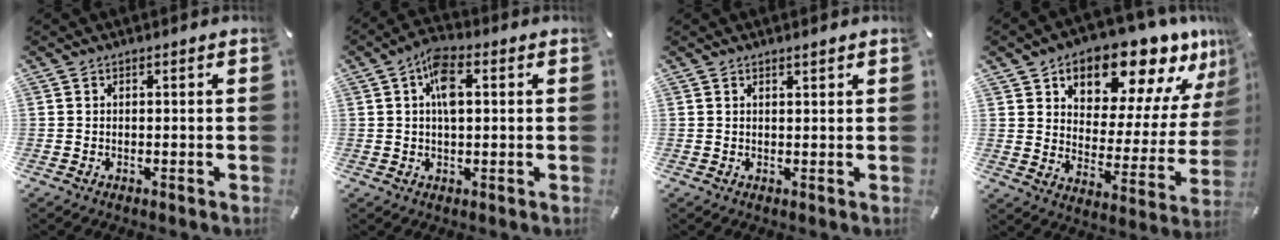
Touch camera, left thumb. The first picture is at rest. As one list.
[{"total": 6.9, "force": [1.8, 3.4, 5.8], "torque": [-0.094, 0.002, 0.026]}, {"total": 1.3, "force": [1.0, 0.3, 0.8], "torque": [-0.015, 0.000, 0.017]}, {"total": 16.0, "force": [12.2, 7.6, 7.0], "torque": [-0.096, -0.106, 0.202]}]